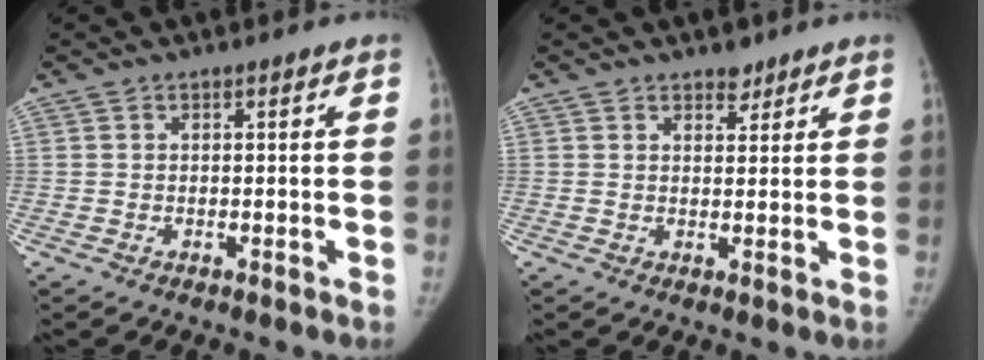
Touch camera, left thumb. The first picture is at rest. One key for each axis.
{"total": 2.5, "fx": 1.9, "fy": 1.4, "fz": 0.8, "tx": 0.009, "ty": -0.013, "tz": 0.026}